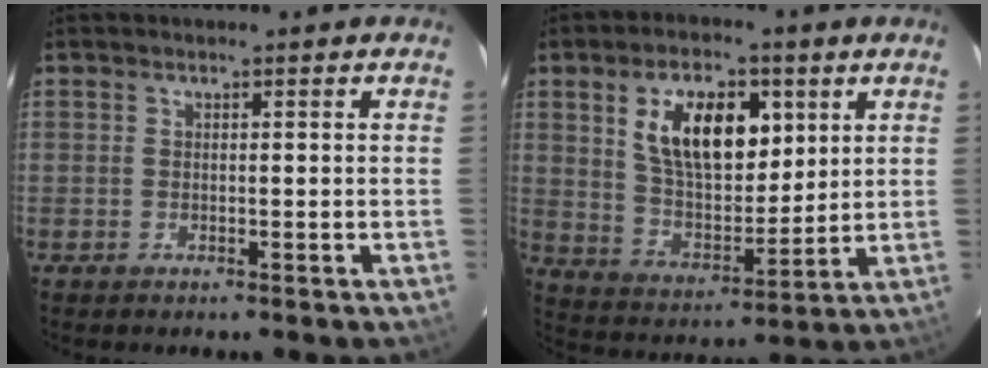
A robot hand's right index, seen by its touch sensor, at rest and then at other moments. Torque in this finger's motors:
{"motor_torque": [1.23, 0.91, 0.39, 0.15]}